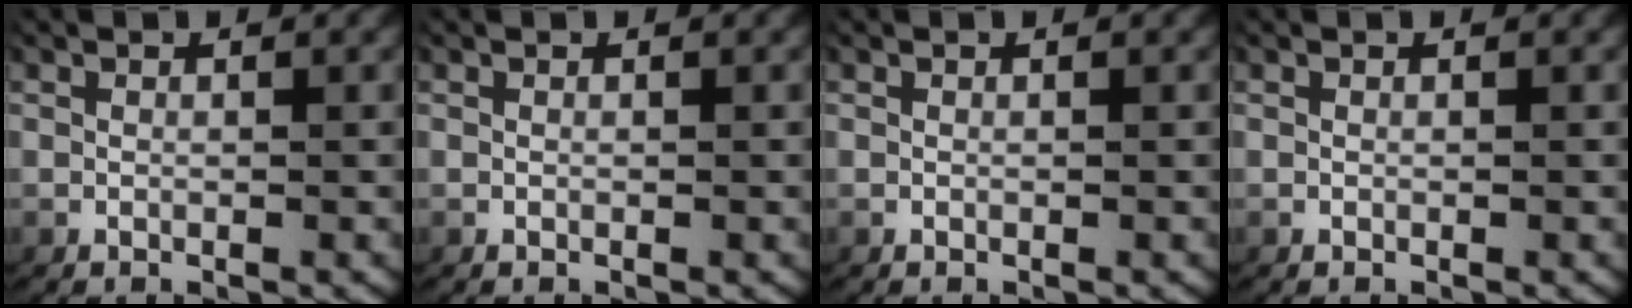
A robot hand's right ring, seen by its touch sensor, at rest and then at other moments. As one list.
[{"total": 0.0}, {"total": 0.0}, {"total": 0.0}]